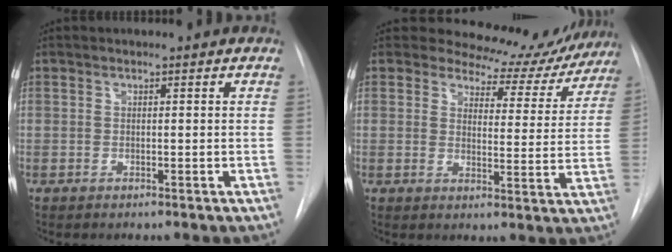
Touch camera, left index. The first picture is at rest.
{"total": 11.1, "force": [10.4, 3.8, 0.8], "torque": [0.012, -0.031, 0.107]}